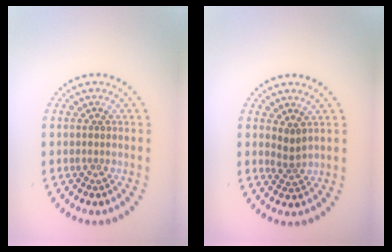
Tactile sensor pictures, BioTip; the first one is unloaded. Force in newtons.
{"total": 1.6, "press": 1.0, "slide": 1.2}